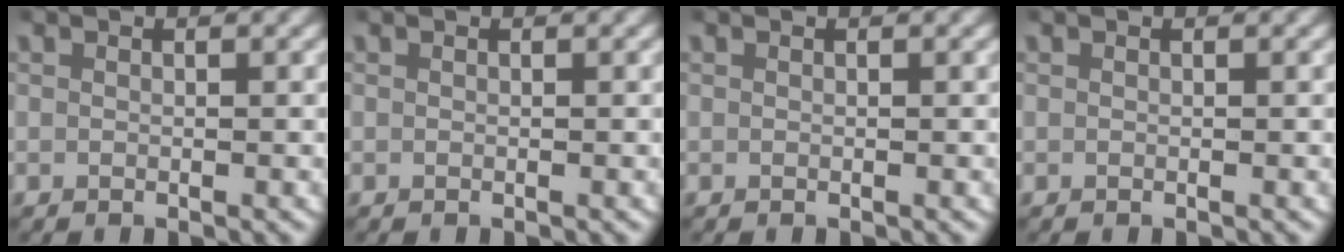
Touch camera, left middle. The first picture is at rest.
{"total": 0.0}
{"total": 0.0}
{"total": 0.0}